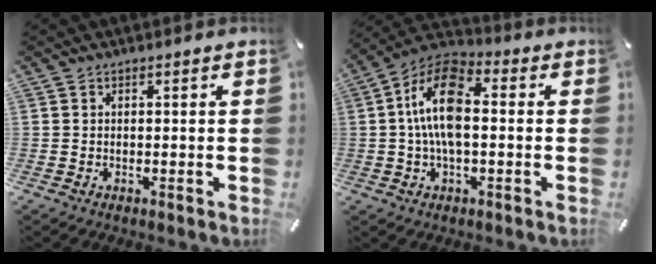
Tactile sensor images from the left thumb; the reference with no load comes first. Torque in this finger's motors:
{"motor_torque": [0.06, 1.42, 1.88, -0.30, 0.58]}